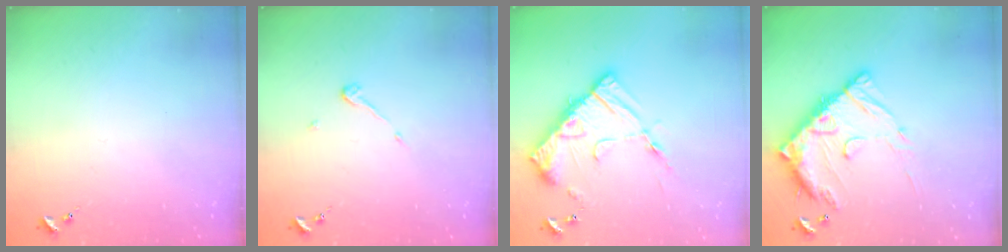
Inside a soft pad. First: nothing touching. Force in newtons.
{"total": 3.8, "press": 3.8, "slide": 0.3}
{"total": 14.5, "press": 14.5, "slide": 1.3}
{"total": 16.1, "press": 16.0, "slide": 1.3}